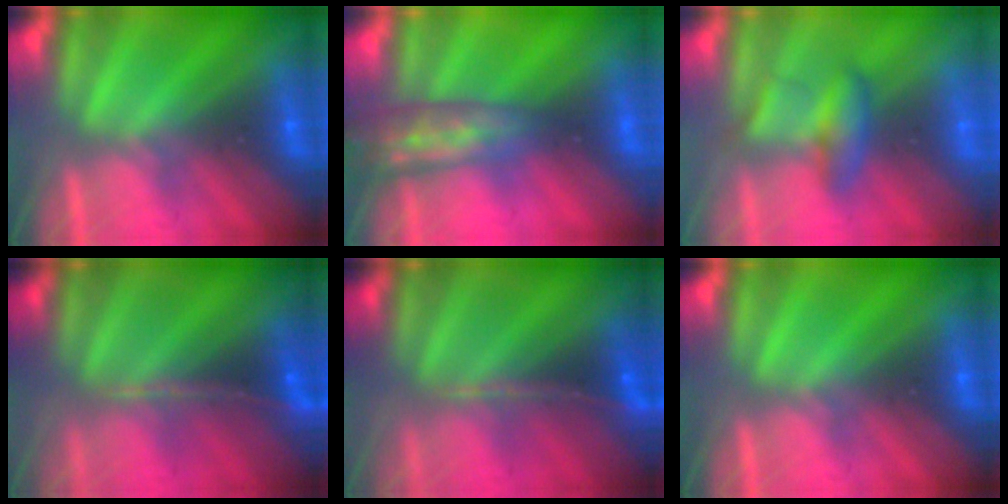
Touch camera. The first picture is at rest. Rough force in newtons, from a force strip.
{"total": 2.9}
{"total": 2.2}
{"total": 1.1}
{"total": 1.1}
{"total": 0.0}